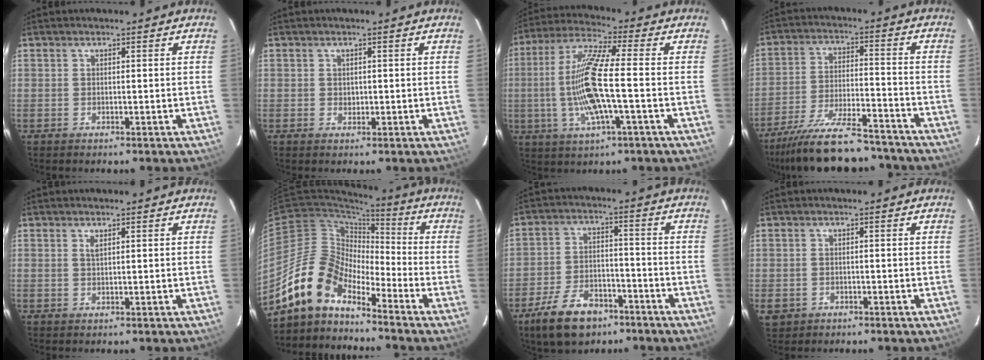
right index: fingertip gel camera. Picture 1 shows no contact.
{"total": 1.0, "force": [0.1, 1.0, 0.3], "torque": [-0.001, 0.002, 0.003]}
{"total": 14.2, "force": [-2.1, 1.7, 13.9], "torque": [-0.279, -0.001, -0.042]}
{"total": 19.7, "force": [-17.3, 4.3, 8.2], "torque": [-0.164, -0.018, -0.259]}
{"total": 0.9, "force": [0.5, 0.1, 0.7], "torque": [-0.015, 0.001, 0.010]}
{"total": 12.9, "force": [-10.3, 5.4, 5.6], "torque": [-0.102, 0.019, -0.210]}
{"total": 11.9, "force": [-7.8, 6.5, 6.2], "torque": [-0.145, 0.006, -0.128]}
{"total": 4.0, "force": [-1.2, 3.6, 1.3], "torque": [-0.035, -0.002, -0.012]}